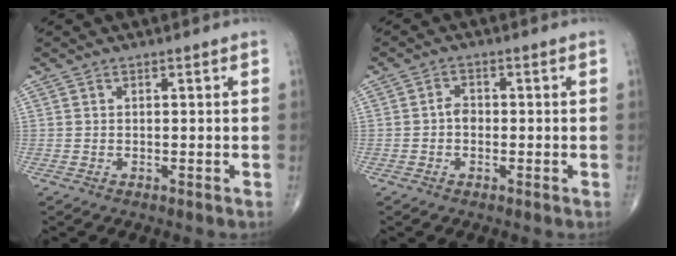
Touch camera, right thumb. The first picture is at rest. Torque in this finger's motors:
{"motor_torque": [0.52, 0.41, -0.12, -0.08, -0.01]}